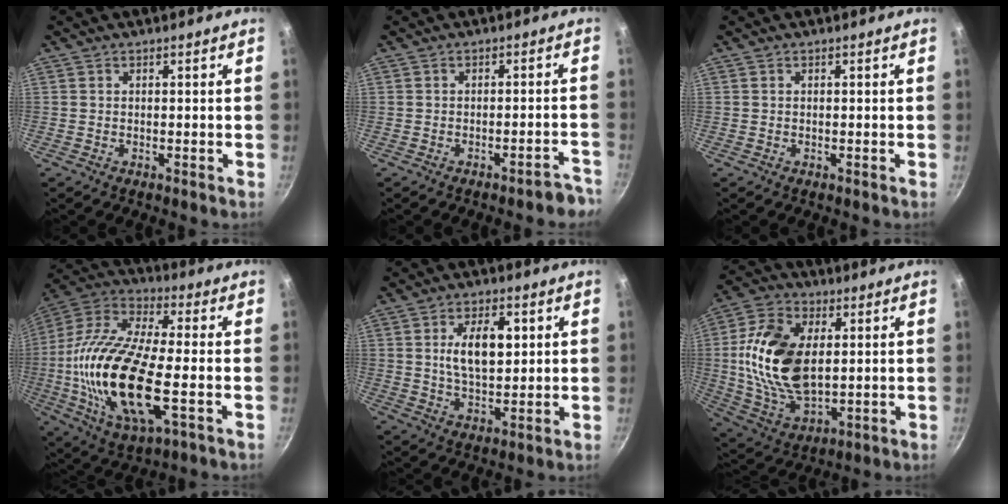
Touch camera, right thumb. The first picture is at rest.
{"total": 4.6, "force": [-3.7, 1.2, 2.4], "torque": [-0.008, 0.044, -0.031]}
{"total": 0.0}
{"total": 24.2, "force": [-3.5, 9.5, 22.0], "torque": [-0.442, 0.015, -0.078]}
{"total": 9.9, "force": [2.3, 5.3, 8.0], "torque": [-0.121, -0.008, 0.039]}
{"total": 19.3, "force": [2.2, 11.6, 15.3], "torque": [-0.277, -0.005, 0.044]}